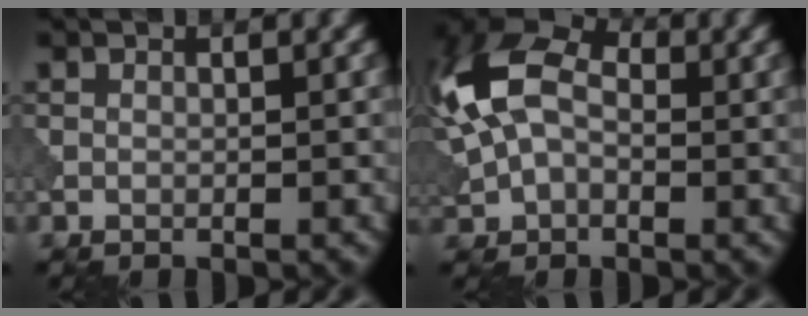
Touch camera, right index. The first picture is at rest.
{"total": 10.6, "force": [2.0, 6.4, 8.1], "torque": [-0.179, 0.026, 0.015]}